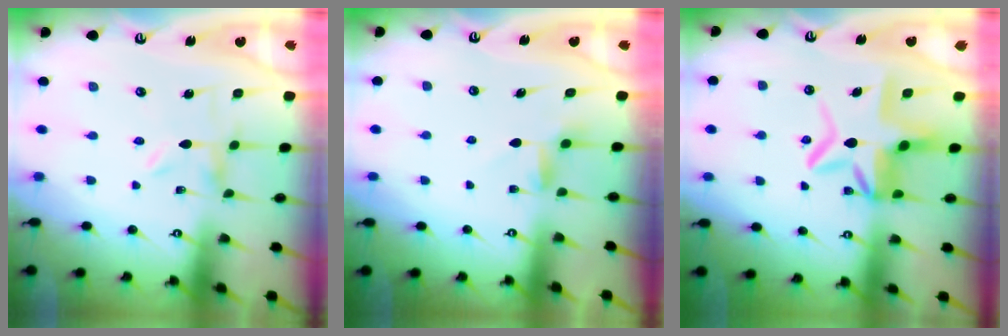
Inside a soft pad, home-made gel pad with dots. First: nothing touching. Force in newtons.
{"total": 4.6, "press": 4.6, "slide": 0.4}
{"total": 10.1, "press": 9.9, "slide": 2.3}